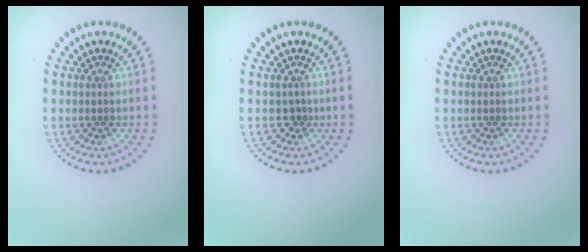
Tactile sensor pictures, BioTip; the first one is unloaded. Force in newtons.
{"total": 0.6, "press": 0.3, "slide": 0.5}
{"total": 0.0}